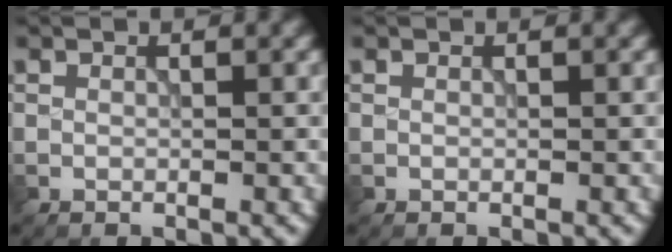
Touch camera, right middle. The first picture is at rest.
{"total": 0.0}